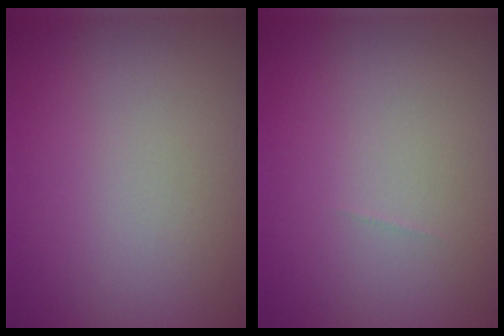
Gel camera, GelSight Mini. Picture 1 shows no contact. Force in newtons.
{"total": 0.0}